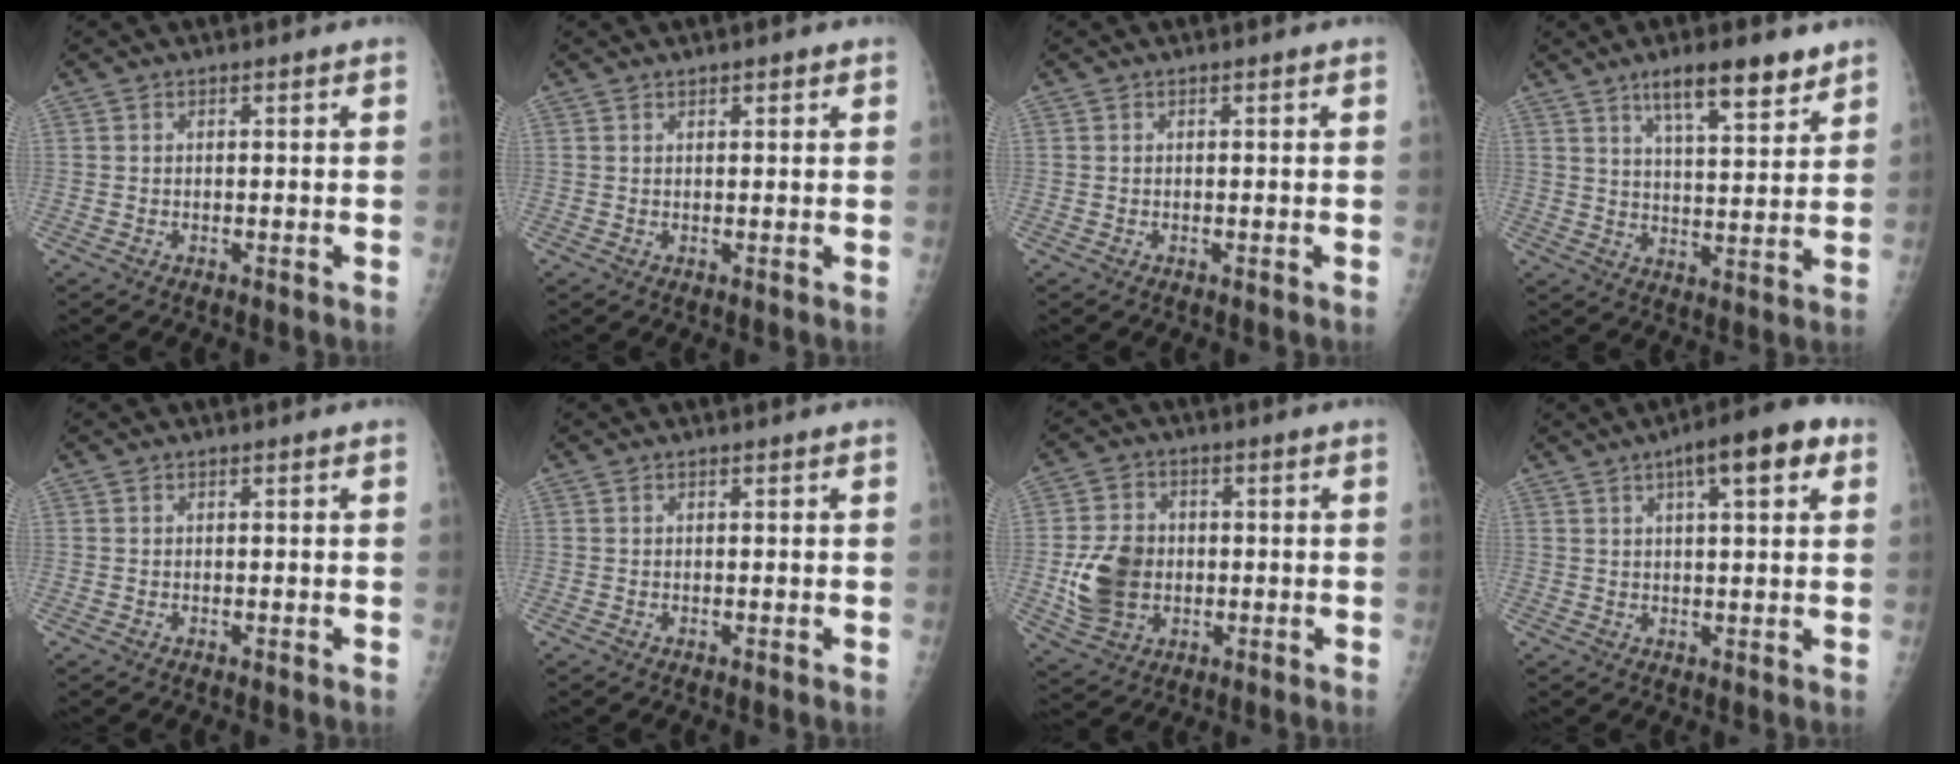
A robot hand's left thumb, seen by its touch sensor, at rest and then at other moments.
{"total": 1.1, "force": [0.8, 0.5, 0.7], "torque": [-0.004, -0.001, 0.008]}
{"total": 0.0}
{"total": 11.0, "force": [7.4, 2.9, 7.6], "torque": [-0.102, -0.039, 0.120]}
{"total": 0.0}
{"total": 0.0}
{"total": 10.6, "force": [-1.1, 8.4, 6.4], "torque": [-0.104, 0.004, -0.013]}
{"total": 10.3, "force": [4.6, 3.1, 8.7], "torque": [-0.107, 0.009, 0.058]}